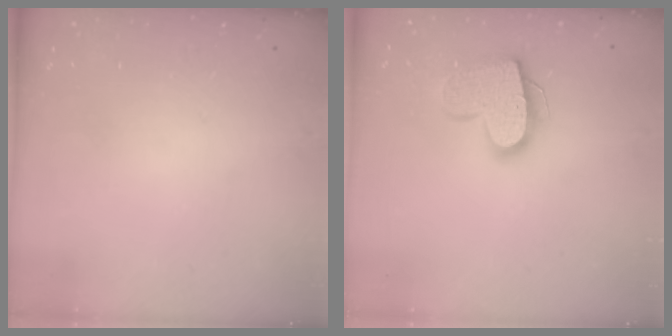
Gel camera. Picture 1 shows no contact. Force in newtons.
{"total": 14.9, "press": 14.9, "slide": 1.0}